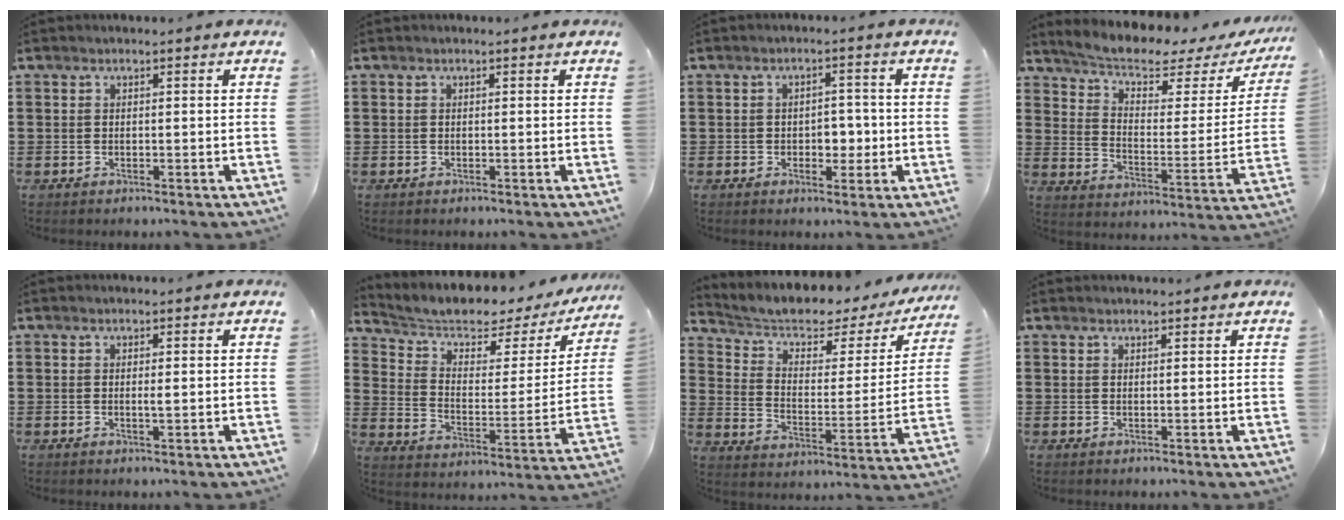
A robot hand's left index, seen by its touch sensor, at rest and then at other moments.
{"total": 0.0}
{"total": 3.6, "force": [-0.5, 2.6, 2.4], "torque": [-0.036, 0.000, -0.018]}
{"total": 5.2, "force": [4.5, 0.9, 2.3], "torque": [-0.071, -0.036, 0.072]}
{"total": 0.9, "force": [0.1, 0.1, 0.9], "torque": [-0.018, -0.004, 0.002]}
{"total": 4.5, "force": [3.9, 1.6, 1.5], "torque": [-0.057, -0.036, 0.059]}
{"total": 4.2, "force": [3.4, 1.6, 1.7], "torque": [-0.057, -0.034, 0.049]}
{"total": 0.9, "force": [0.9, 0.2, 0.0], "torque": [-0.003, 0.000, 0.018]}